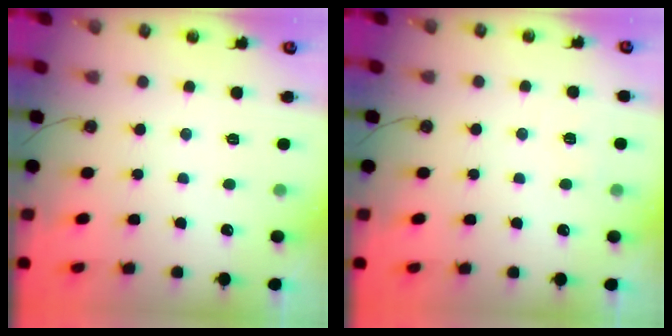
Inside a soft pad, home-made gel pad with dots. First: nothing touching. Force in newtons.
{"total": 3.3, "press": 2.2, "slide": 2.5}